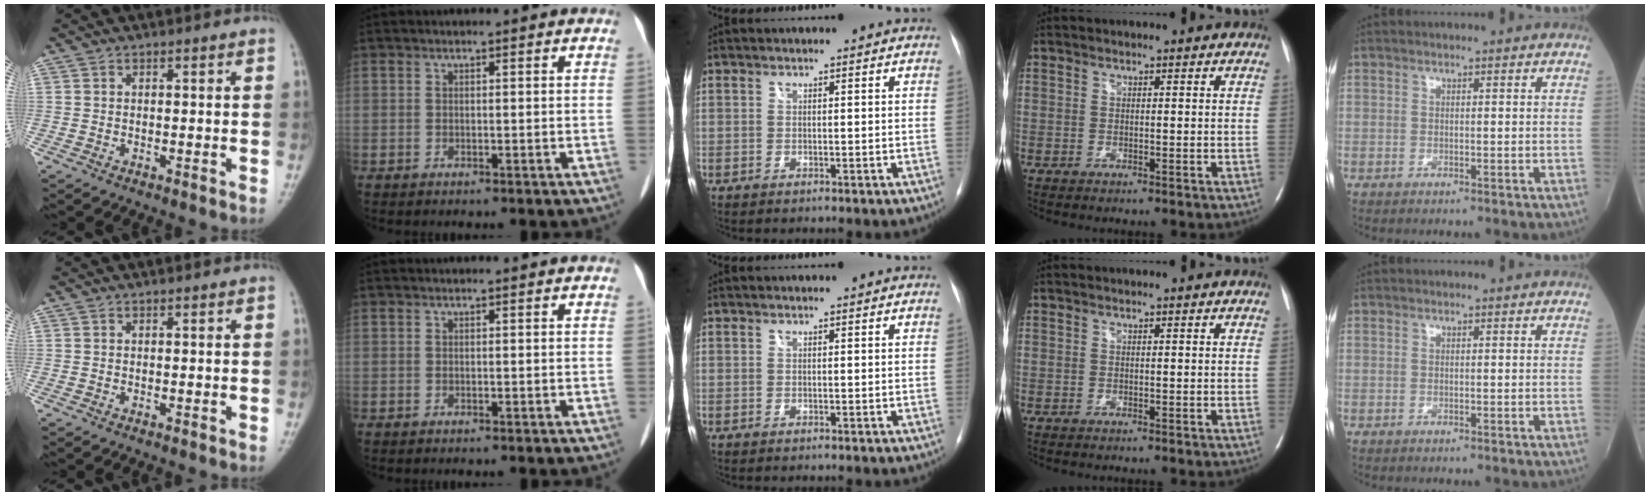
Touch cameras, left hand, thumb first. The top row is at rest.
{}